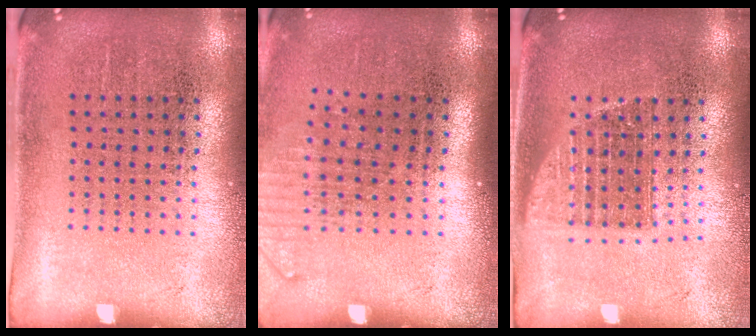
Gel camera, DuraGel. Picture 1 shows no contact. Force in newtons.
{"total": 1.3, "press": 1.1, "slide": 0.8}
{"total": 1.3, "press": 1.1, "slide": 0.7}